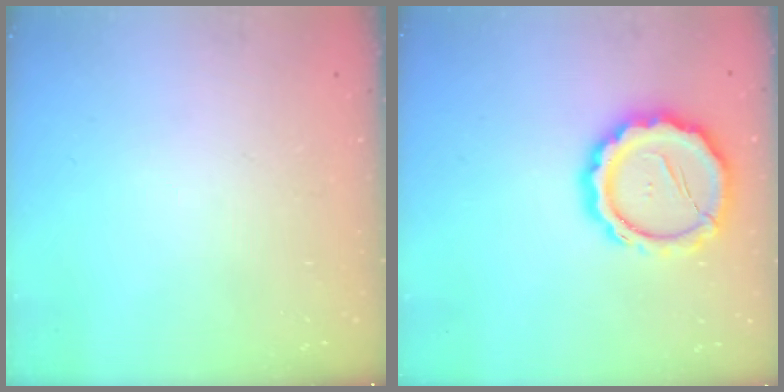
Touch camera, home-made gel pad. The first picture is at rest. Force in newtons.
{"total": 16.6, "press": 16.4, "slide": 3.0}